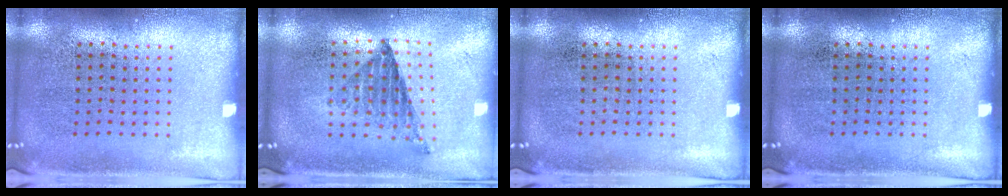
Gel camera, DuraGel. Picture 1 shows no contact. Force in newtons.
{"total": 0.8, "press": 0.8, "slide": 0.0}
{"total": 0.0}
{"total": 0.0}